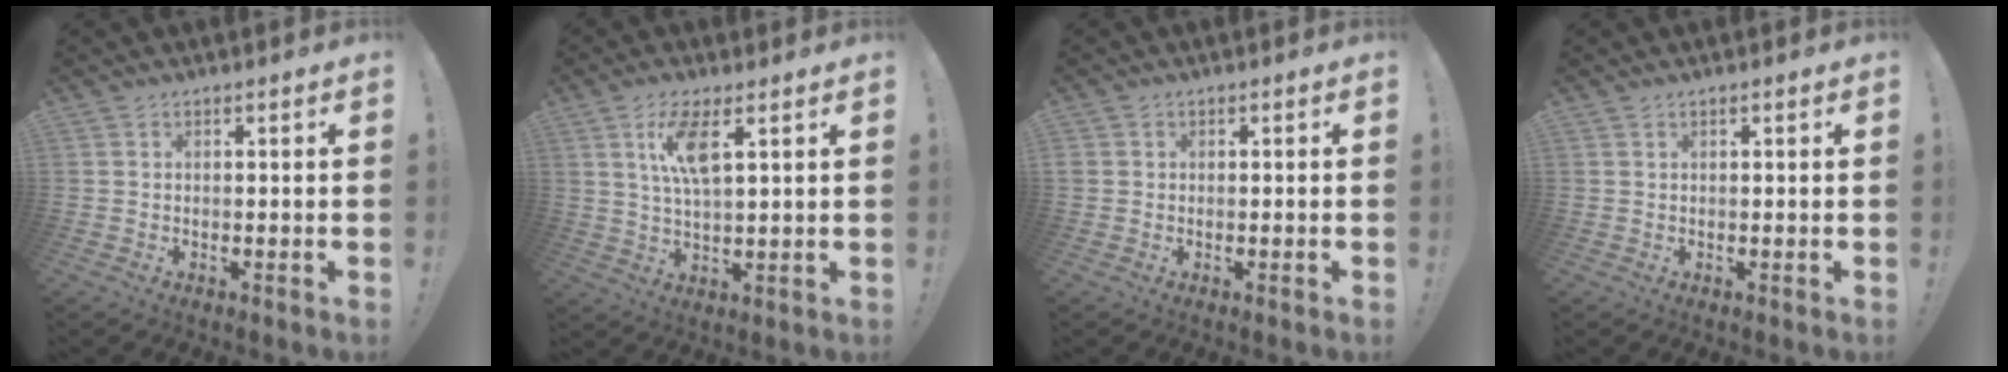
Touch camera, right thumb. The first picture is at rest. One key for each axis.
{"total": 9.3, "fx": 3.9, "fy": 2.8, "fz": 8.0, "tx": -0.145, "ty": -0.003, "tz": 0.066}
{"total": 0.8, "fx": -0.1, "fy": 0.7, "fz": 0.3, "tx": -0.006, "ty": 0.003, "tz": -0.002}
{"total": 0.0}